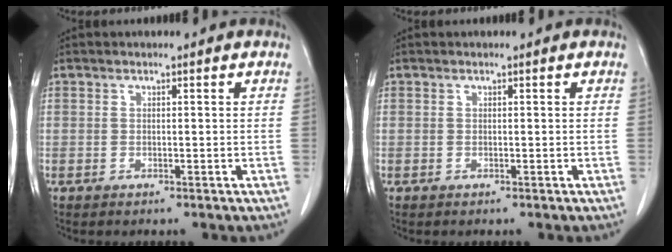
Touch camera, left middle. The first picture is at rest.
{"total": 0.0}